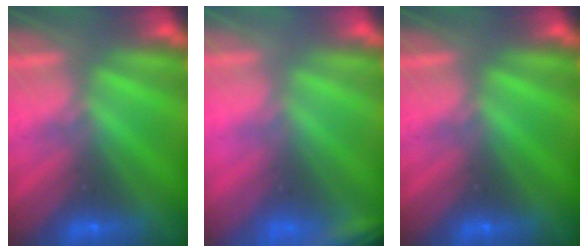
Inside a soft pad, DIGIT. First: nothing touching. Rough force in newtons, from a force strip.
{"total": 2.4}
{"total": 0.0}